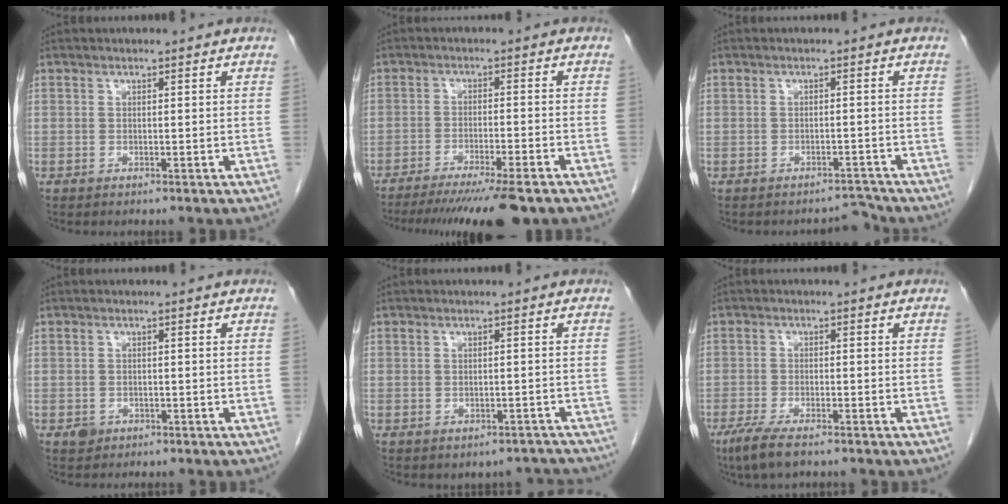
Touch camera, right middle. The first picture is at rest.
{"total": 13.5, "force": [-11.1, 0.6, 7.7], "torque": [-0.103, -0.038, -0.164]}
{"total": 1.9, "force": [-1.7, 0.0, -0.8], "torque": [0.013, 0.001, -0.017]}
{"total": 1.5, "force": [-0.7, 1.2, 0.4], "torque": [-0.004, 0.004, -0.007]}
{"total": 4.2, "force": [-3.4, 2.4, 0.6], "torque": [0.002, 0.019, -0.036]}
{"total": 5.6, "force": [-3.9, 1.1, 3.9], "torque": [-0.080, -0.015, -0.065]}